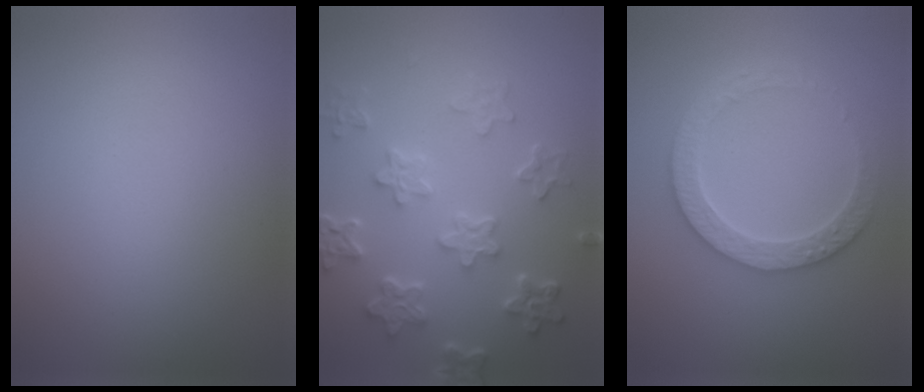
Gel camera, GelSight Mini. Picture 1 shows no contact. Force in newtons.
{"total": 6.1, "press": 4.6, "slide": 4.0}
{"total": 4.4, "press": 4.3, "slide": 1.0}